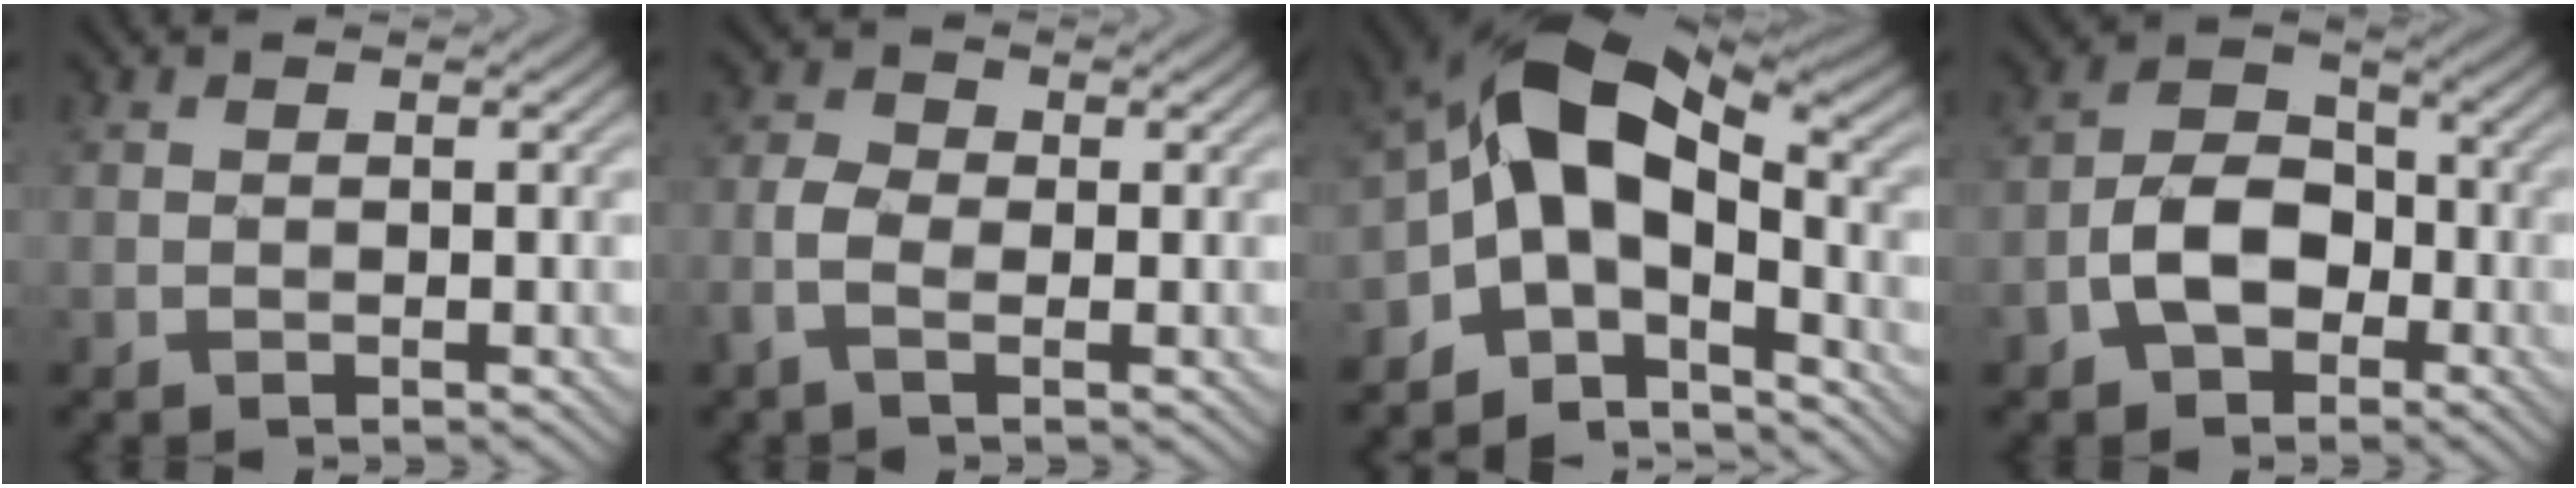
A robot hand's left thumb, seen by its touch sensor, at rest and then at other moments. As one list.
[{"total": 3.5, "force": [-1.0, 2.0, 2.6], "torque": [-0.072, 0.005, -0.030]}, {"total": 11.0, "force": [-3.6, 6.5, 8.1], "torque": [-0.138, 0.013, -0.077]}, {"total": 7.9, "force": [-3.3, 5.3, 4.9], "torque": [-0.094, 0.005, -0.069]}]